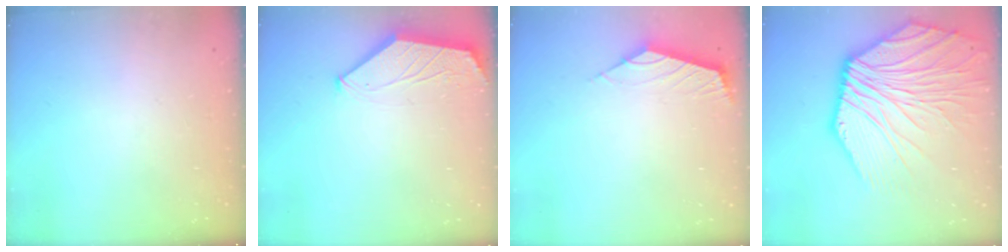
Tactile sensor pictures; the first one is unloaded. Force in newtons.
{"total": 1.6, "press": 1.6, "slide": 0.3}
{"total": 2.3, "press": 2.3, "slide": 0.6}
{"total": 15.1, "press": 14.9, "slide": 2.4}